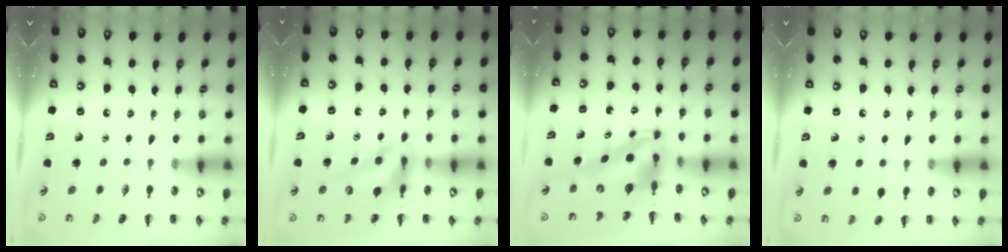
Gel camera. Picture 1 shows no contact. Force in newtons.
{"total": 10.9, "press": 10.3, "slide": 3.5}
{"total": 7.8, "press": 7.5, "slide": 2.1}
{"total": 3.7, "press": 3.4, "slide": 1.5}